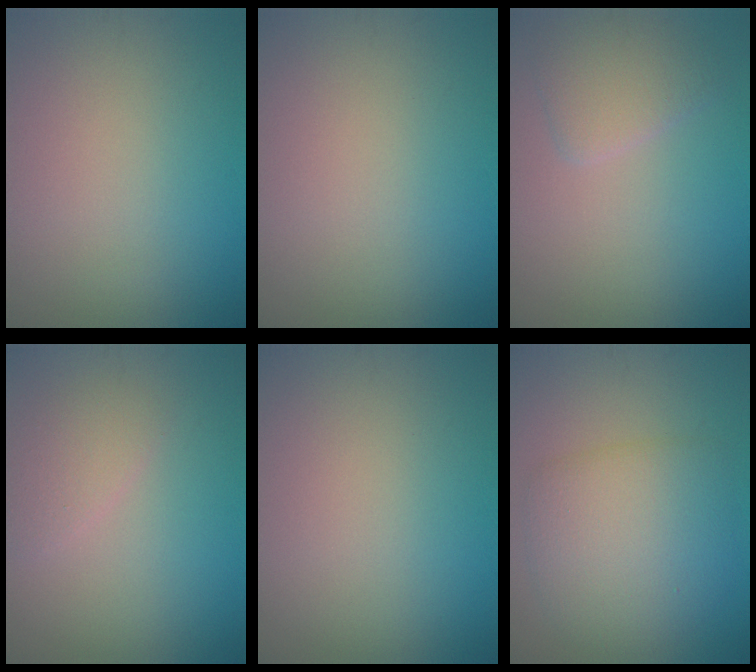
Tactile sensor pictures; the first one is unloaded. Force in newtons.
{"total": 0.0}
{"total": 2.5, "press": 2.5, "slide": 0.2}
{"total": 1.5, "press": 1.5, "slide": 0.1}
{"total": 0.0}
{"total": 5.6, "press": 5.6, "slide": 0.3}